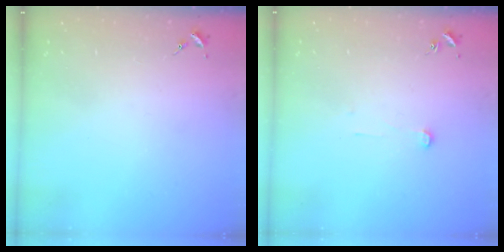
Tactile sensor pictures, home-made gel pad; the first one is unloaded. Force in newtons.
{"total": 3.3, "press": 3.3, "slide": 0.3}